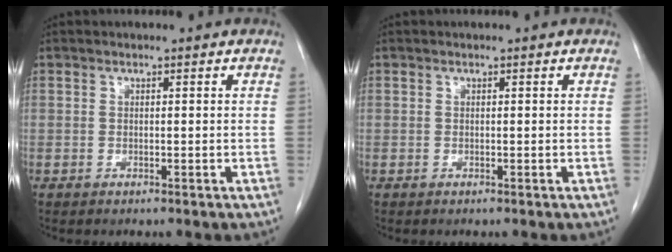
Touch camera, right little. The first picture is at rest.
{"total": 0.0}